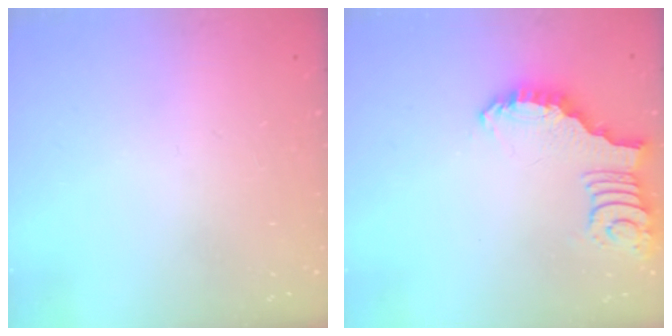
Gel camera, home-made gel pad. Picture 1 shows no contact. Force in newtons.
{"total": 2.6, "press": 2.6, "slide": 0.3}